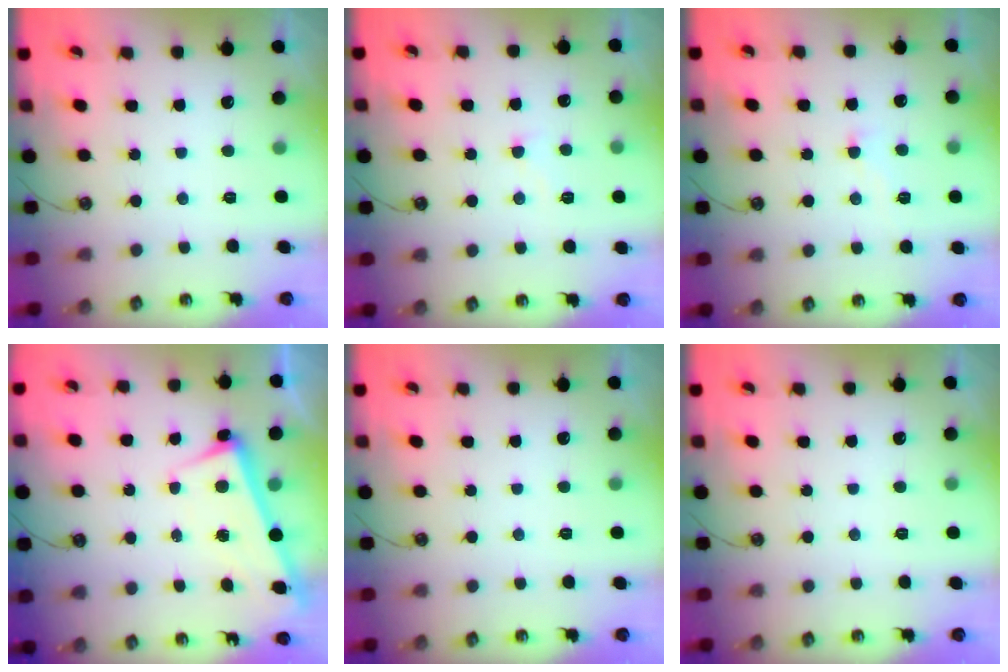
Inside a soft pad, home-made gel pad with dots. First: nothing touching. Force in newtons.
{"total": 4.0, "press": 4.0, "slide": 0.4}
{"total": 1.2, "press": 1.2, "slide": 0.1}
{"total": 2.6, "press": 2.5, "slide": 0.7}
{"total": 0.0}
{"total": 0.0}